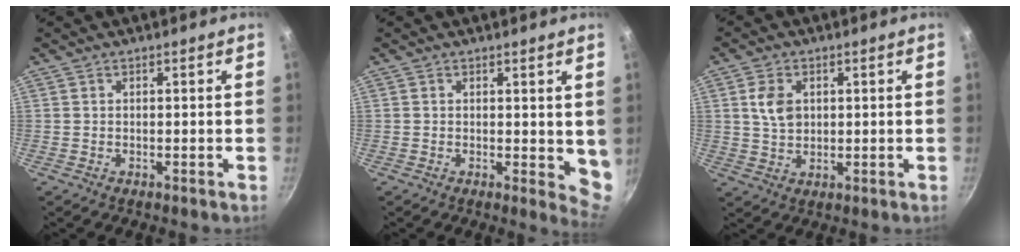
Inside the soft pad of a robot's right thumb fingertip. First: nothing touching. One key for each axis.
{"total": 4.9, "fx": 1.0, "fy": 2.5, "fz": 4.1, "tx": -0.040, "ty": -0.011, "tz": 0.013}
{"total": 5.7, "fx": 1.3, "fy": 4.1, "fz": 3.7, "tx": -0.059, "ty": -0.006, "tz": 0.026}